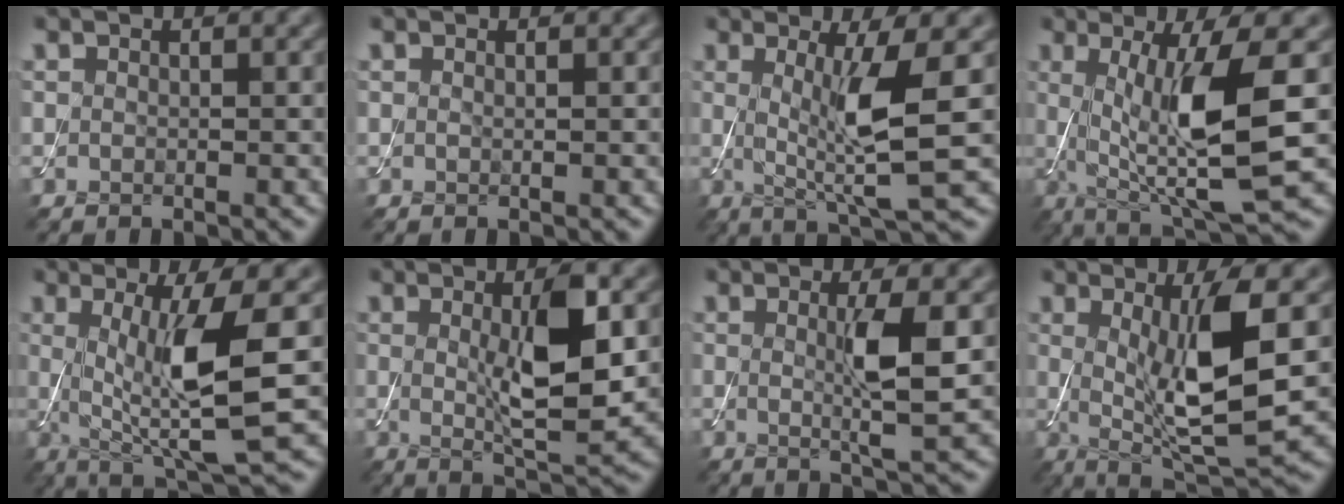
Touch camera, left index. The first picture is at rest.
{"total": 0.0}
{"total": 6.6, "force": [0.5, 1.0, 6.5], "torque": [-0.112, -0.008, 0.011]}
{"total": 9.8, "force": [0.2, 2.0, 9.6], "torque": [-0.158, -0.011, 0.013]}
{"total": 8.7, "force": [0.3, 1.6, 8.6], "torque": [-0.141, -0.012, 0.014]}
{"total": 7.3, "force": [0.7, 1.8, 7.0], "torque": [-0.114, -0.007, 0.016]}
{"total": 4.4, "force": [0.3, 0.6, 4.4], "torque": [-0.080, -0.007, 0.005]}
{"total": 9.1, "force": [0.8, 2.3, 8.8], "torque": [-0.147, -0.015, 0.023]}